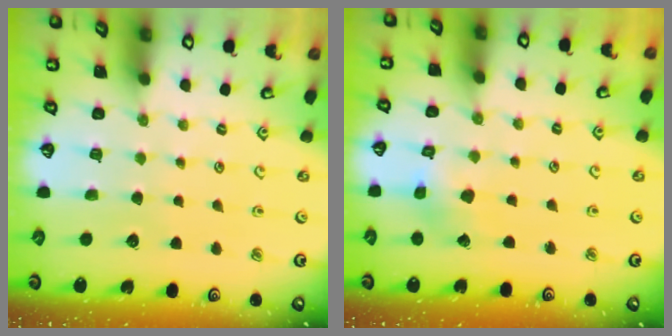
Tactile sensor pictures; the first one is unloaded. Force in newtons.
{"total": 2.9, "press": 2.9, "slide": 0.3}